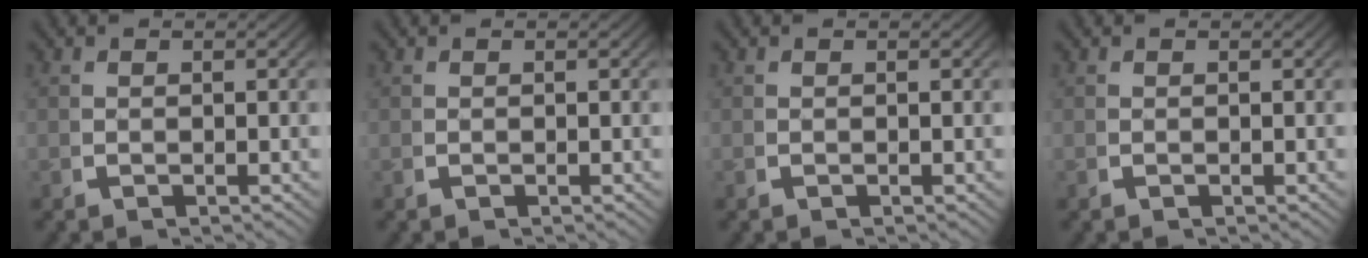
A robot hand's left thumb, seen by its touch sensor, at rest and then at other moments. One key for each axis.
{"total": 0.0}
{"total": 0.0}
{"total": 0.0}